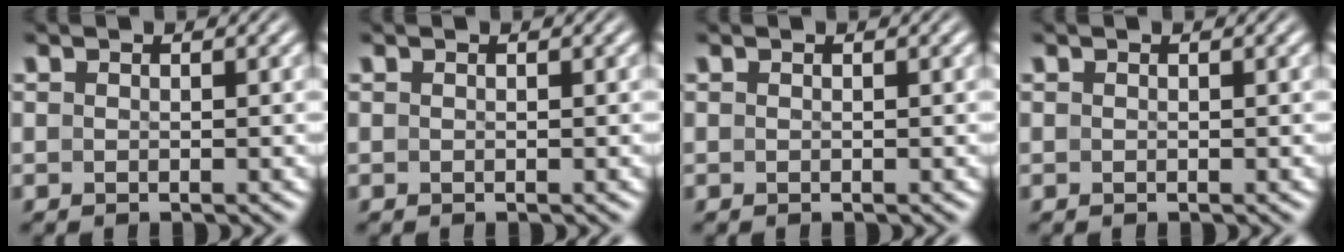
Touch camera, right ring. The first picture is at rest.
{"total": 0.0}
{"total": 0.0}
{"total": 0.0}